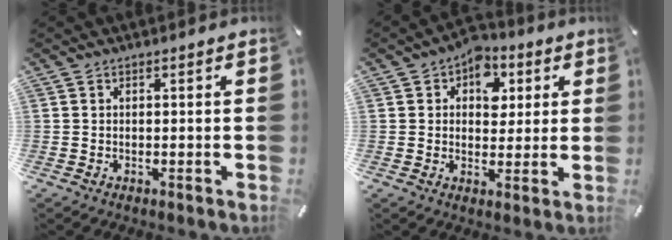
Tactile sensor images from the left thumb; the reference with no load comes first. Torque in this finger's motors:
{"motor_torque": [1.41, 1.41, 0.82, -0.56, 0.21]}